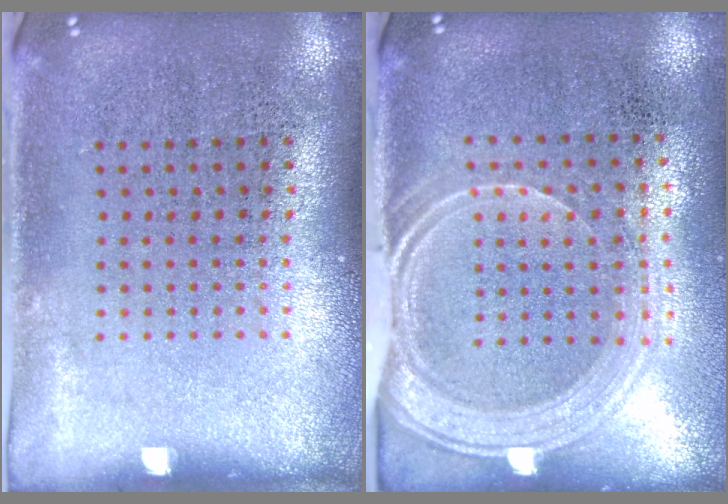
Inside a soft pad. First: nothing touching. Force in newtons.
{"total": 1.9, "press": 1.6, "slide": 1.0}